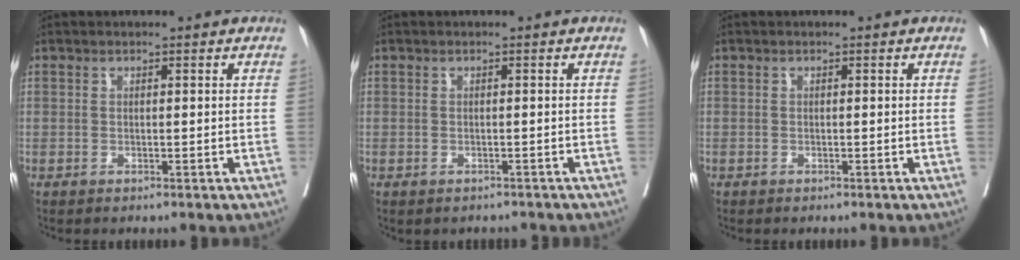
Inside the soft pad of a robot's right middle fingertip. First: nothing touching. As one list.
[{"total": 1.7, "force": [-1.5, 0.8, 0.2], "torque": [-0.004, -0.001, -0.021]}, {"total": 0.0}]